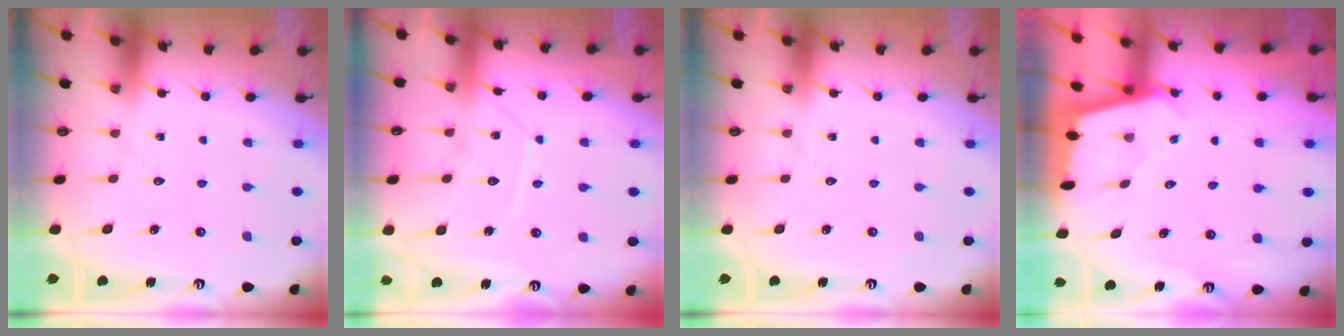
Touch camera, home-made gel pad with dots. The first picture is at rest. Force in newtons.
{"total": 10.5, "press": 10.5, "slide": 0.9}
{"total": 0.0}
{"total": 2.0, "press": 2.0, "slide": 0.2}